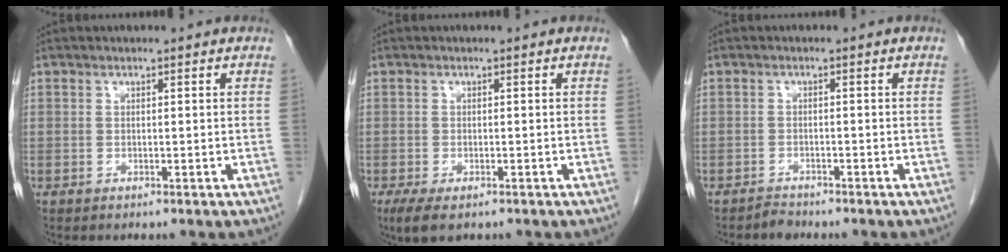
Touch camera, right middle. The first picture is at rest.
{"total": 3.9, "force": [-2.5, 1.4, 2.7], "torque": [-0.054, -0.010, -0.037]}
{"total": 1.3, "force": [-1.2, 0.2, -0.2], "torque": [0.005, -0.004, -0.022]}